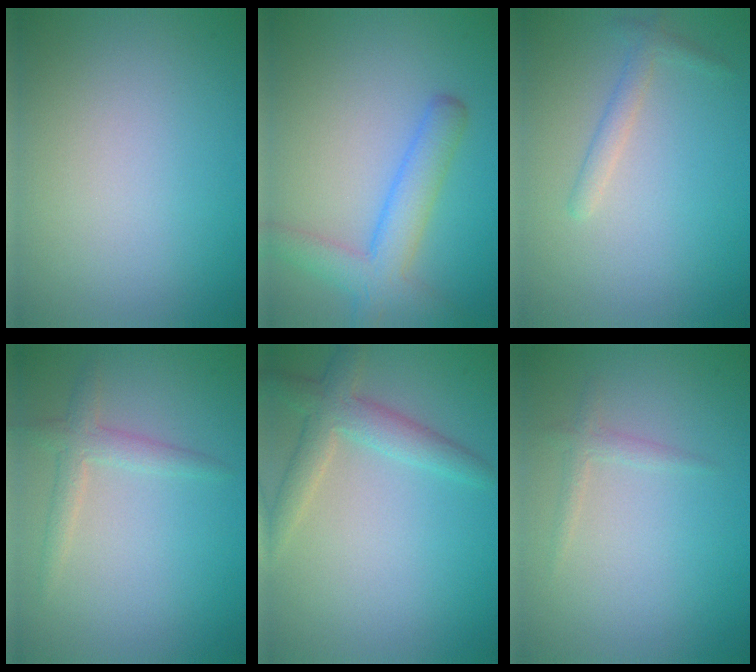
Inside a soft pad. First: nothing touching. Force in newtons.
{"total": 4.4, "press": 4.4, "slide": 0.3}
{"total": 1.5, "press": 1.5, "slide": 0.1}
{"total": 2.1, "press": 2.1, "slide": 0.1}
{"total": 3.4, "press": 3.4, "slide": 0.3}
{"total": 1.1, "press": 1.1, "slide": 0.0}